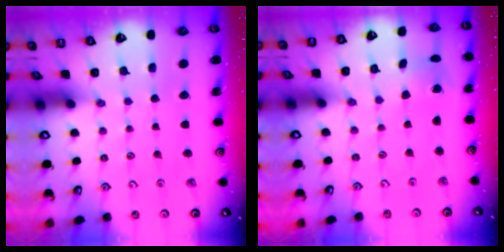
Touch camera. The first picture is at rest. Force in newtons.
{"total": 1.2, "press": 1.1, "slide": 0.2}